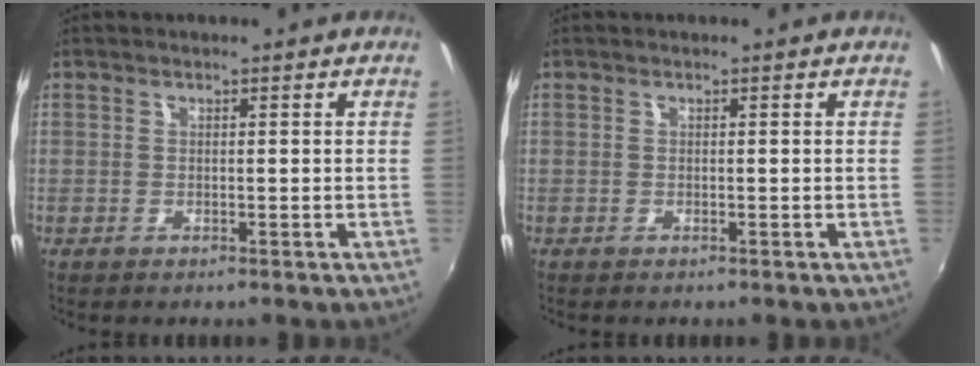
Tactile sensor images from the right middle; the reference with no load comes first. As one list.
[{"total": 0.0}]